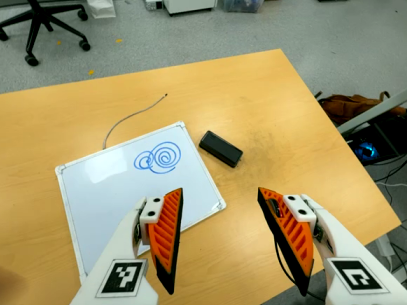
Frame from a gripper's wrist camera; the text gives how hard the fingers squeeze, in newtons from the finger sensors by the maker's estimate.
{"total": 0.0}